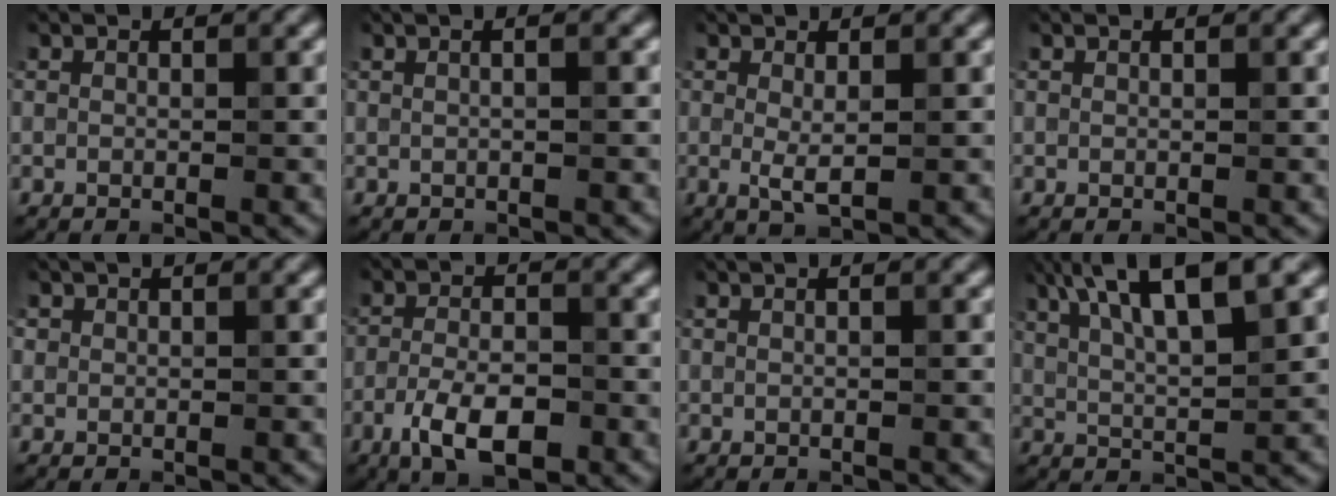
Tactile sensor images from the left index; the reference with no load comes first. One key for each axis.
{"total": 2.7, "fx": 1.0, "fy": 1.3, "fz": 2.1, "tx": -0.005, "ty": 0.013, "tz": -0.014}
{"total": 2.0, "fx": 0.2, "fy": 0.4, "fz": 2.0, "tx": -0.038, "ty": -0.005, "tz": 0.006}
{"total": 0.0}
{"total": 0.7, "fx": 0.4, "fy": 0.4, "fz": 0.3, "tx": -0.003, "ty": 0.003, "tz": 0.006}
{"total": 5.4, "fx": -2.6, "fy": 2.1, "fz": 4.2, "tx": -0.081, "ty": -0.002, "tz": -0.049}
{"total": 1.0, "fx": 0.4, "fy": 0.3, "fz": 0.8, "tx": -0.012, "ty": 0.001, "tz": 0.000}
{"total": 9.4, "fx": 5.1, "fy": 2.4, "fz": 7.6, "tx": -0.119, "ty": 0.023, "tz": 0.083}